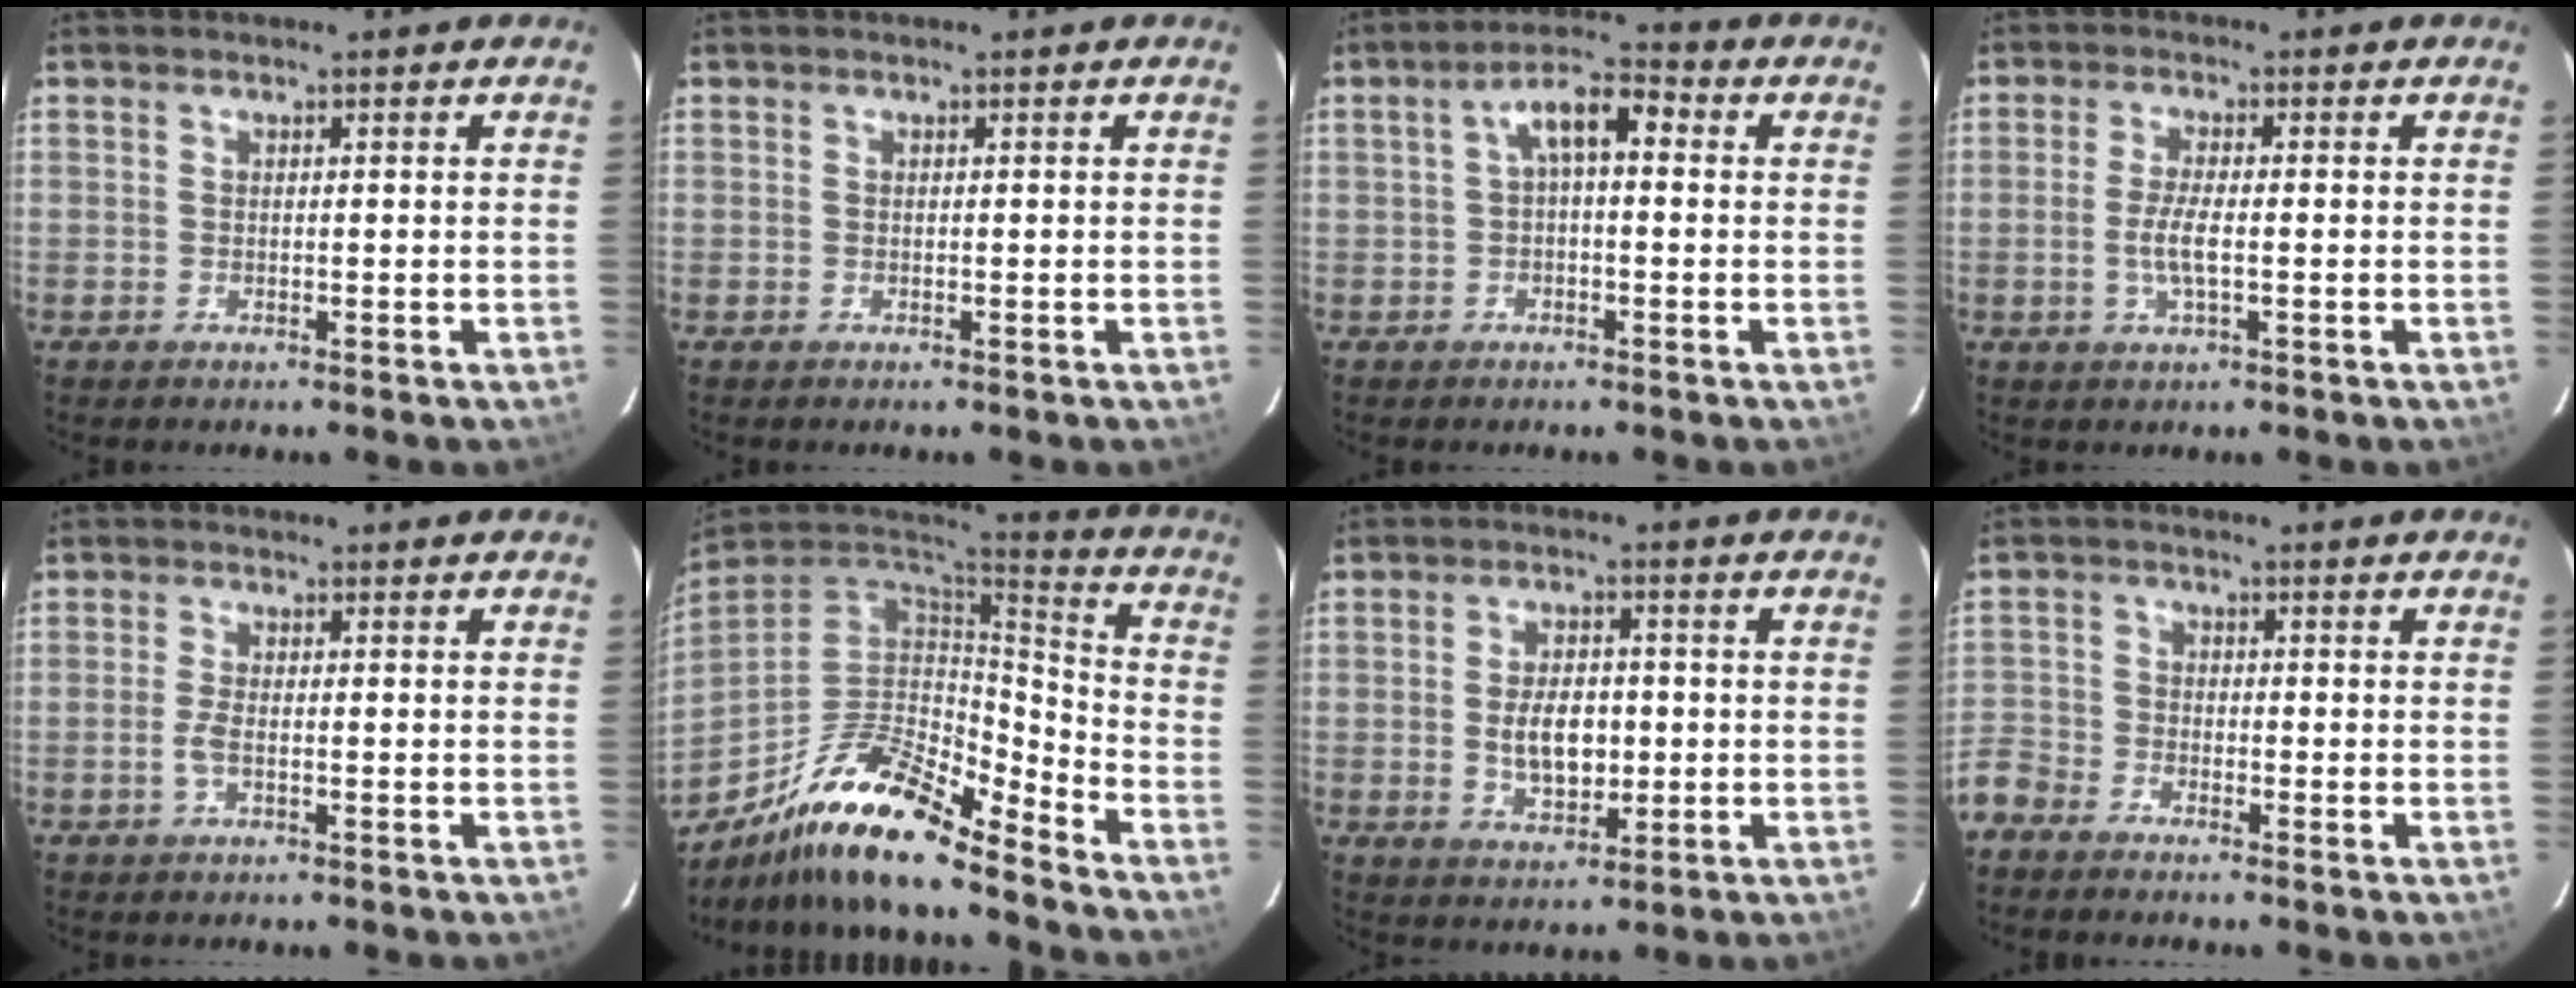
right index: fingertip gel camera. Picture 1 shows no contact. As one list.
[{"total": 0.0}, {"total": 6.1, "force": [0.5, 2.6, 5.5], "torque": [-0.101, 0.025, 0.009]}, {"total": 4.1, "force": [-0.8, 0.9, 3.9], "torque": [-0.078, -0.005, -0.014]}, {"total": 2.2, "force": [-0.8, 0.6, 2.0], "torque": [-0.046, -0.001, -0.015]}, {"total": 18.5, "force": [-13.6, 4.3, 11.8], "torque": [-0.227, -0.012, -0.259]}, {"total": 7.5, "force": [-0.6, 4.5, 6.0], "torque": [-0.113, 0.000, -0.003]}, {"total": 6.2, "force": [-4.7, 4.0, 1.0], "torque": [-0.032, 0.006, -0.107]}]